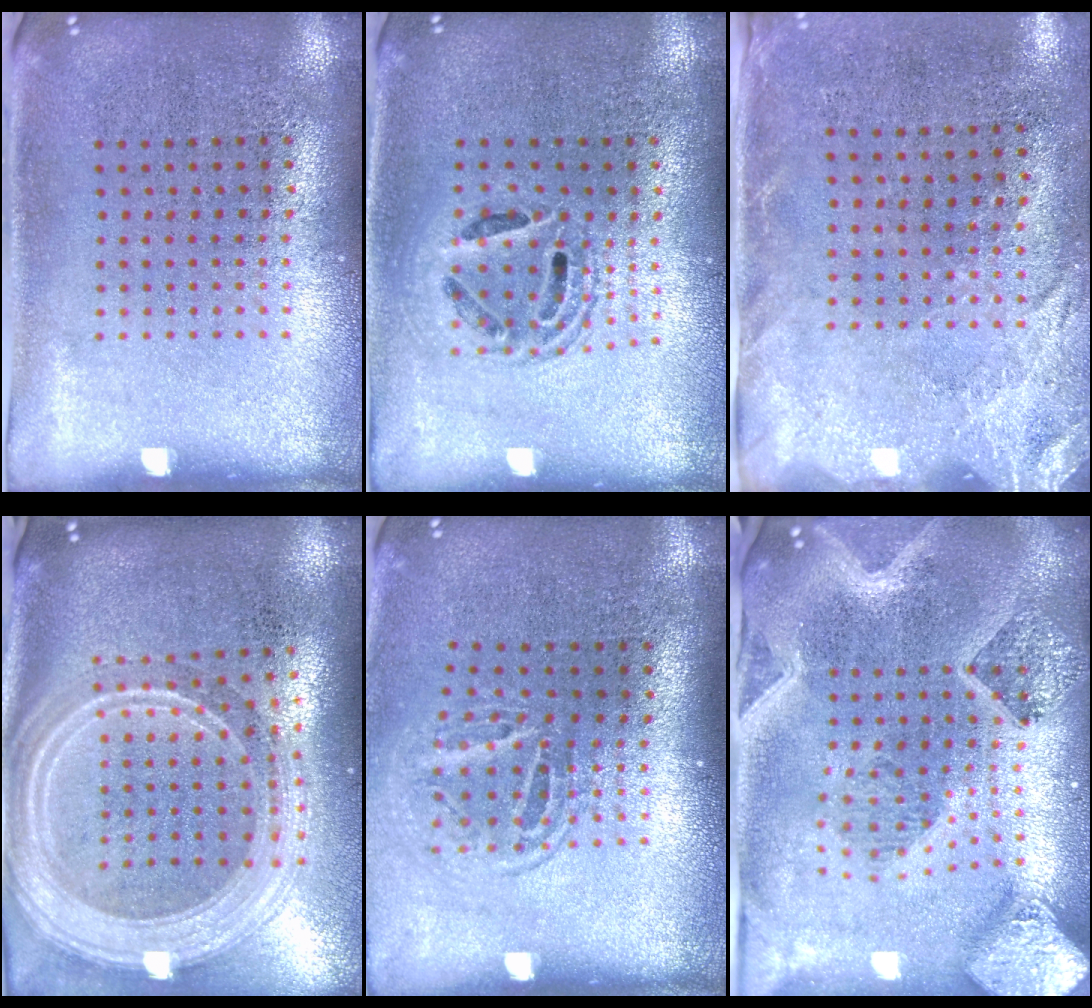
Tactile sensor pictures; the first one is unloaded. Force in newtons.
{"total": 1.3, "press": 1.2, "slide": 0.6}
{"total": 2.6, "press": 2.0, "slide": 1.5}
{"total": 2.9, "press": 2.4, "slide": 1.7}
{"total": 1.7, "press": 1.1, "slide": 1.3}
{"total": 4.0, "press": 3.2, "slide": 2.5}